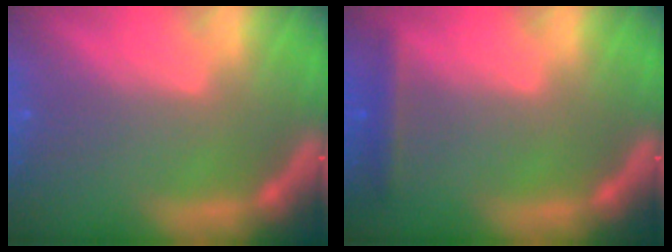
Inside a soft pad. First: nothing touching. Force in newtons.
{"total": 1.9}